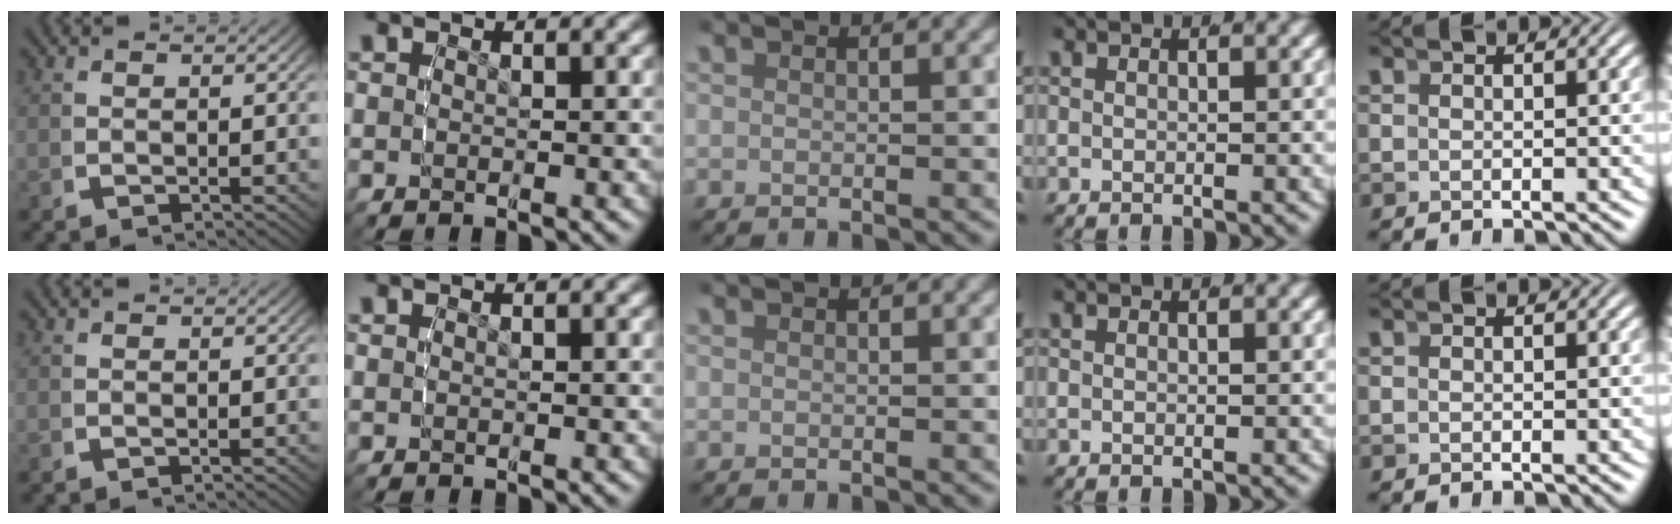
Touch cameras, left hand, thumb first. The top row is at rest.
{}